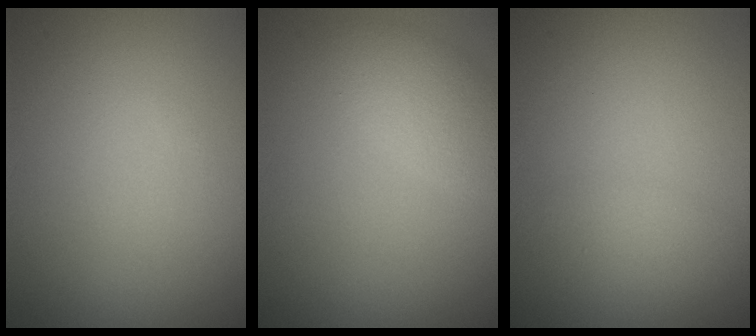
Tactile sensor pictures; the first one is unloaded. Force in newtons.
{"total": 2.6, "press": 2.6, "slide": 0.1}
{"total": 1.3, "press": 1.3, "slide": 0.0}